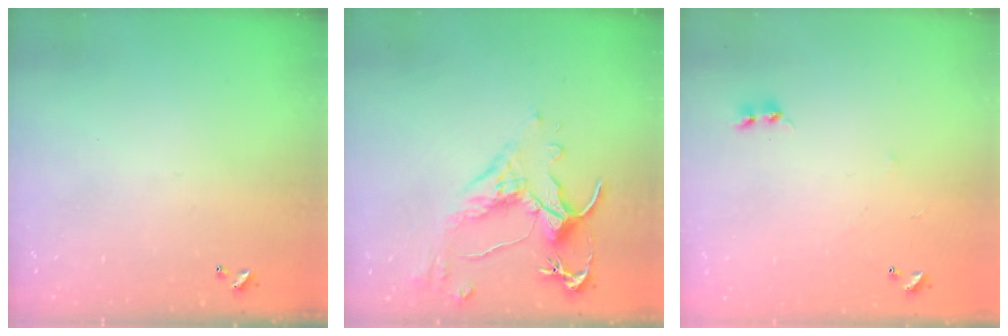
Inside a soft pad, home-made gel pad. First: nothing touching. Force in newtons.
{"total": 2.5, "press": 2.1, "slide": 1.4}
{"total": 5.4, "press": 5.4, "slide": 0.7}